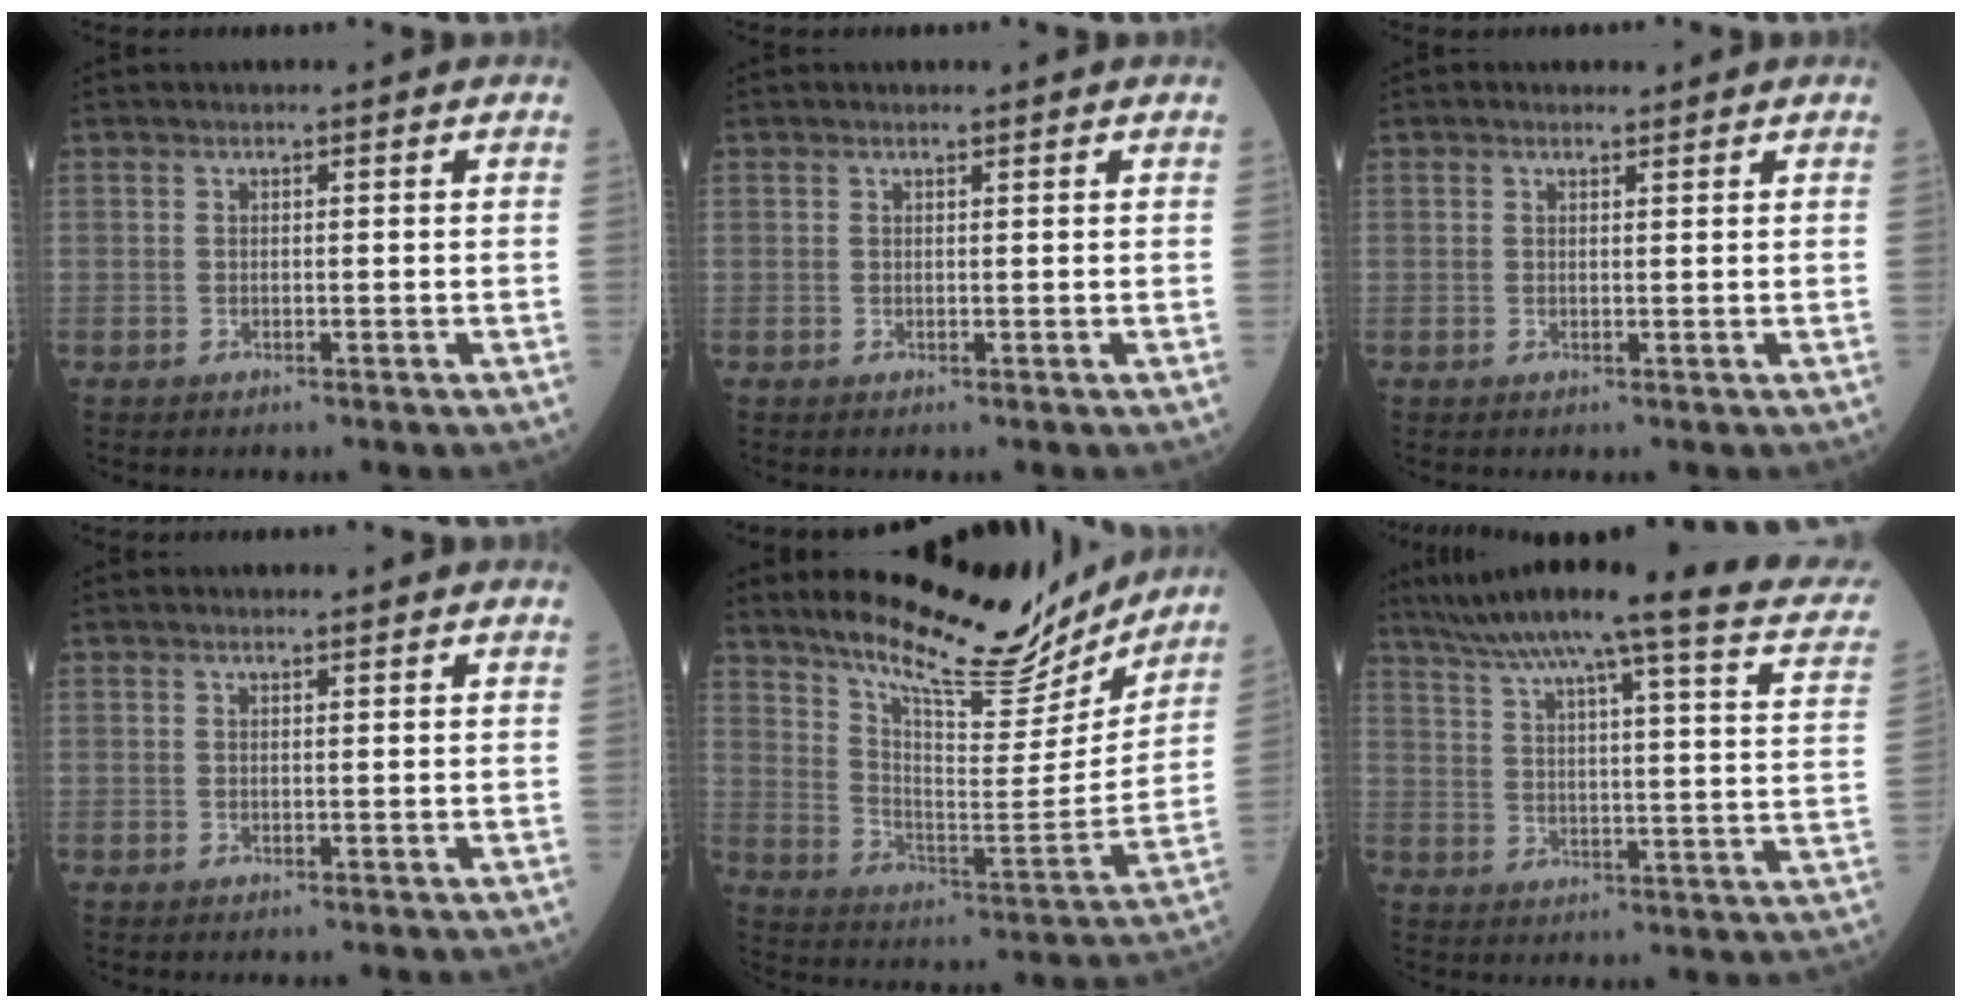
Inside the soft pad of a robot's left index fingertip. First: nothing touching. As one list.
[{"total": 0.0}, {"total": 0.5, "force": [0.4, 0.4, 0.1], "torque": [-0.011, -0.003, 0.004]}, {"total": 0.0}, {"total": 20.5, "force": [17.8, 4.5, 9.0], "torque": [-0.146, -0.033, 0.260]}, {"total": 23.8, "force": [19.8, 1.0, 13.2], "torque": [-0.194, -0.030, 0.248]}]